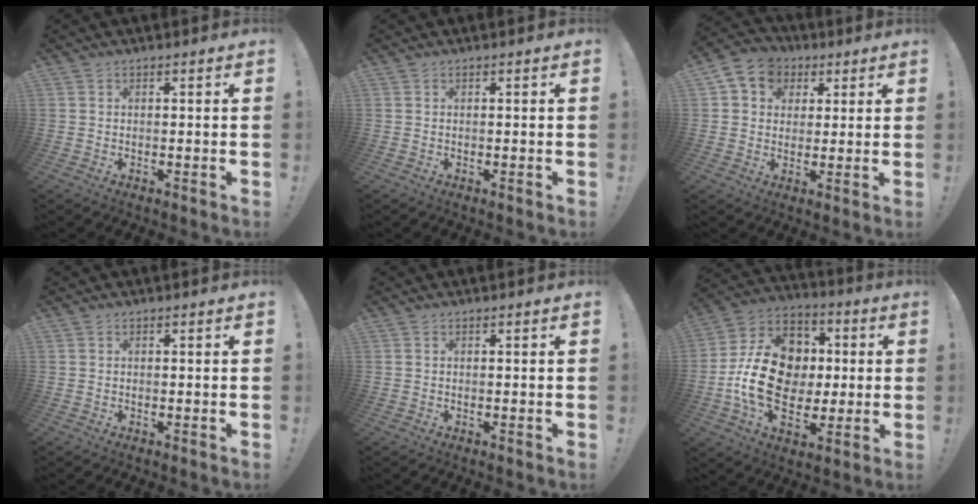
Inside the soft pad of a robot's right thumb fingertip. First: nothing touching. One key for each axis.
{"total": 0.0}
{"total": 8.7, "fx": 2.9, "fy": 7.6, "fz": 3.1, "tx": -0.045, "ty": -0.006, "tz": 0.061}
{"total": 0.0}
{"total": 0.0}
{"total": 20.3, "fx": -1.6, "fy": 15.8, "fz": 12.6, "tx": -0.211, "ty": 0.027, "tz": -0.010}